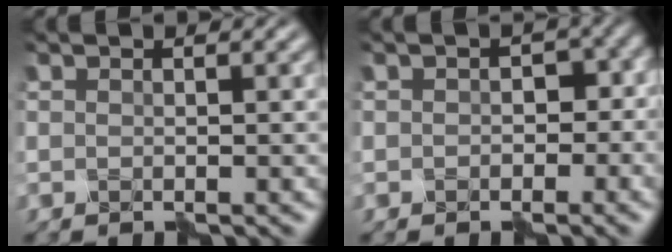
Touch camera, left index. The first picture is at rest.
{"total": 1.8, "force": [-0.3, 1.5, 1.0], "torque": [-0.006, -0.002, -0.006]}